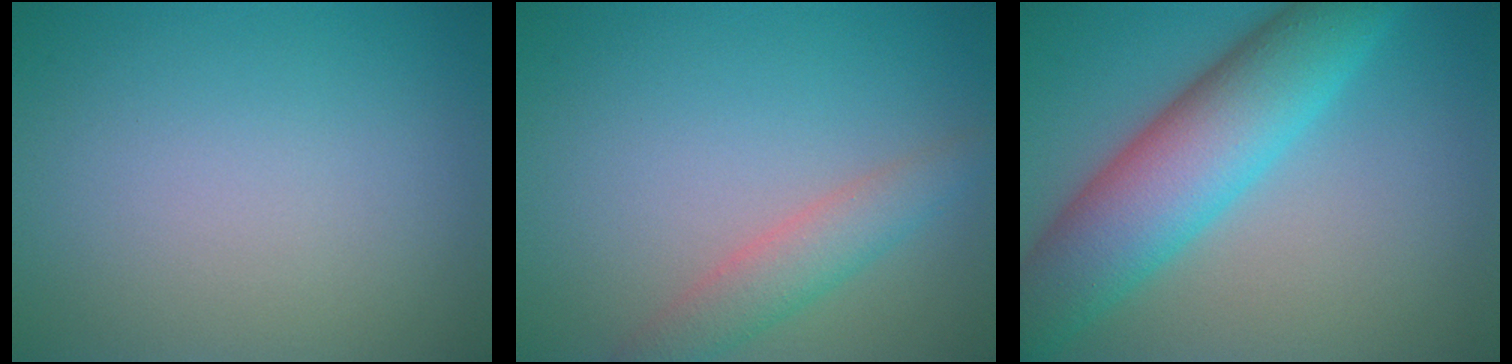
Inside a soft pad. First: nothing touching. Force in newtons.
{"total": 2.9, "press": 2.9, "slide": 0.2}
{"total": 8.9, "press": 8.9, "slide": 0.2}